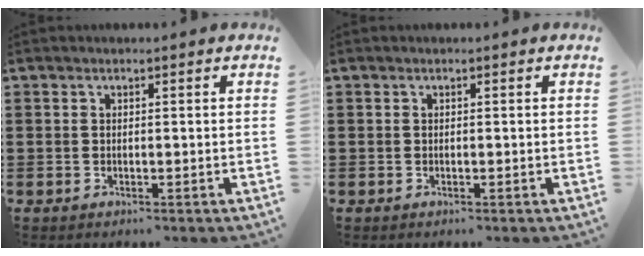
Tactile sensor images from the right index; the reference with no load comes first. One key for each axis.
{"total": 0.0}